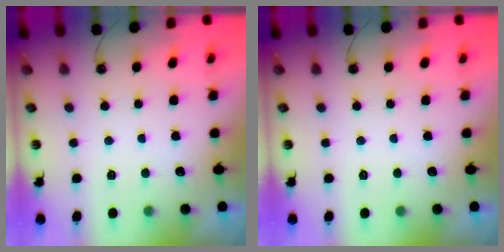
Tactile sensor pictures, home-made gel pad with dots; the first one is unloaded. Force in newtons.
{"total": 0.0}